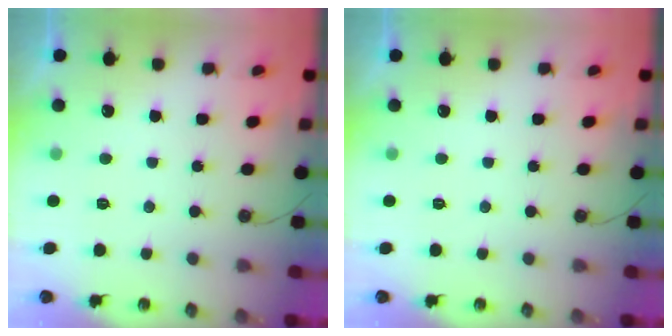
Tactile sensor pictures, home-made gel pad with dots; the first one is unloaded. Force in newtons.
{"total": 0.0}